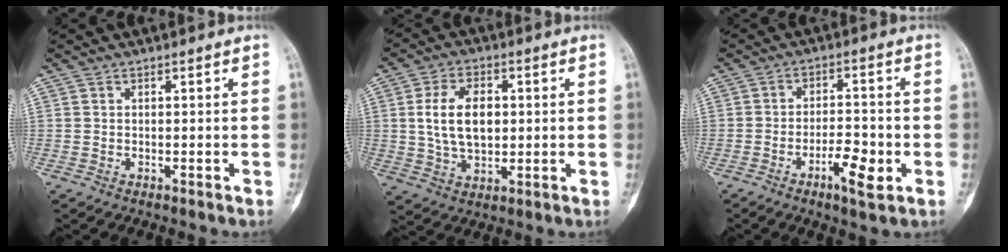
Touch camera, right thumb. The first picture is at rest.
{"total": 10.4, "force": [1.2, 6.4, 8.1], "torque": [-0.136, 0.000, 0.027]}
{"total": 7.2, "force": [-2.8, 2.4, 6.2], "torque": [-0.099, 0.014, -0.046]}